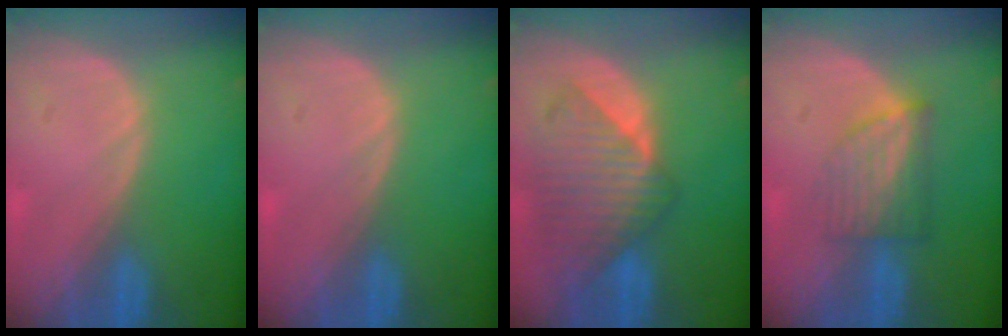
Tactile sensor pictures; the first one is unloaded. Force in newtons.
{"total": 0.0}
{"total": 9.4, "press": 8.4, "slide": 4.2}
{"total": 6.1, "press": 5.4, "slide": 2.8}